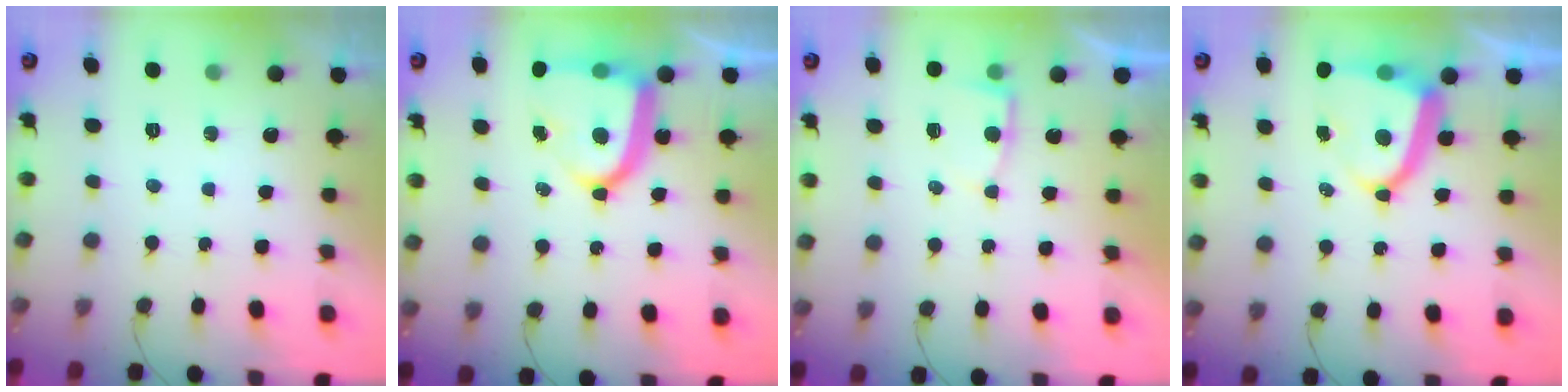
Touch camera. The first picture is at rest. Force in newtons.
{"total": 16.6, "press": 16.5, "slide": 1.5}
{"total": 4.0, "press": 4.0, "slide": 0.4}
{"total": 10.0, "press": 9.9, "slide": 1.6}